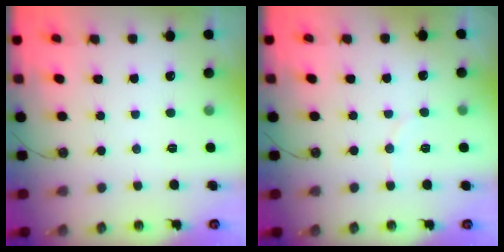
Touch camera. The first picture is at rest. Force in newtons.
{"total": 3.4, "press": 3.3, "slide": 0.7}